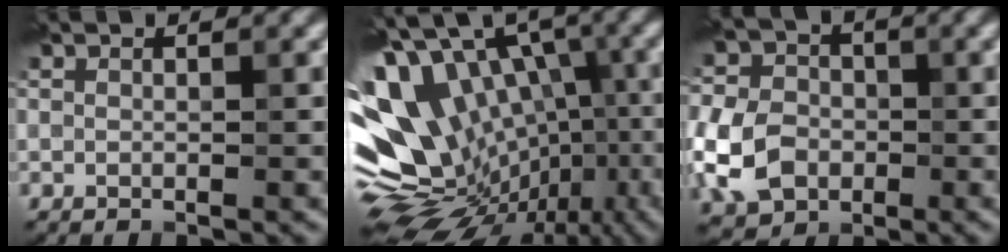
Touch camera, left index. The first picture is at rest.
{"total": 16.1, "force": [-2.9, 11.9, 10.5], "torque": [-0.193, 0.005, -0.015]}
{"total": 7.5, "force": [-2.0, 5.8, 4.2], "torque": [-0.095, -0.009, -0.051]}